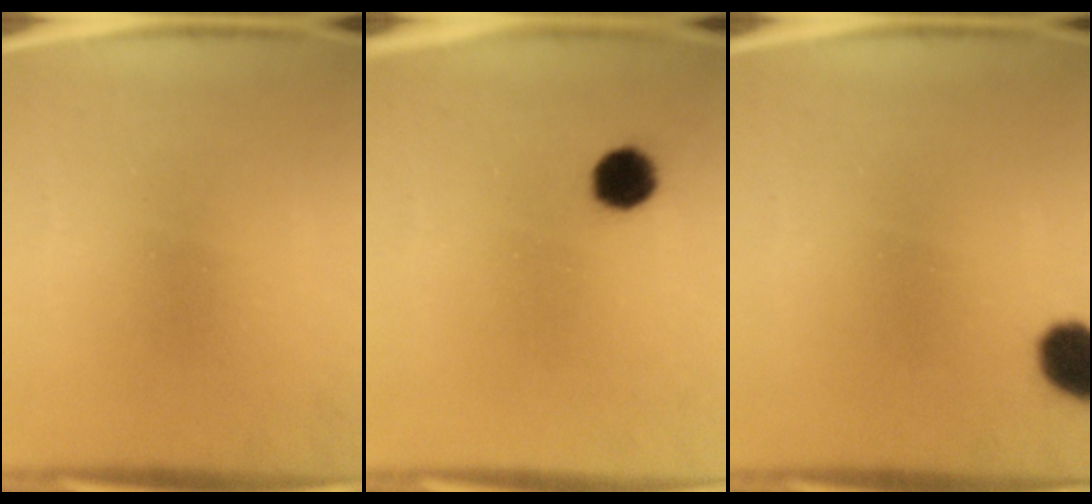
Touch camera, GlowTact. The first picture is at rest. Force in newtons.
{"total": 5.4}
{"total": 6.6}